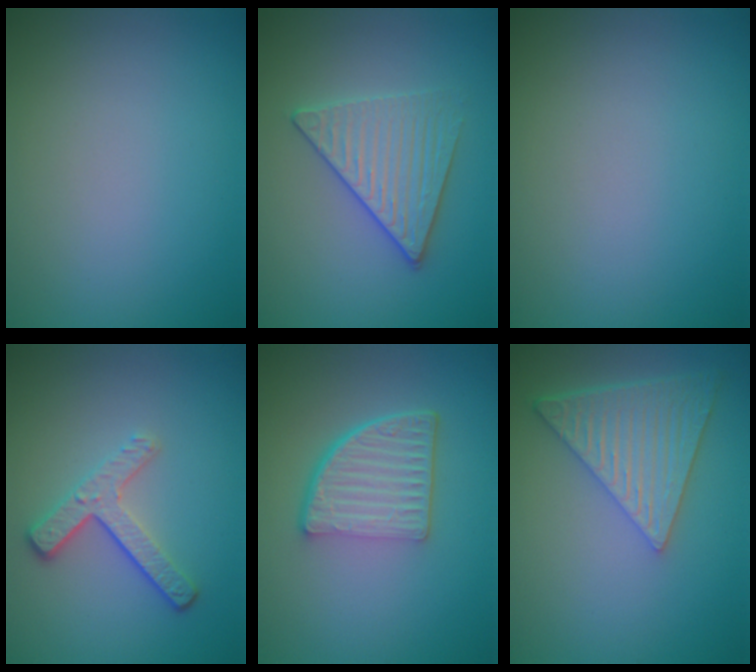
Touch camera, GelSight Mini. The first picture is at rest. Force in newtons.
{"total": 3.6, "press": 3.4, "slide": 1.3}
{"total": 0.0}
{"total": 3.4, "press": 2.5, "slide": 2.3}
{"total": 5.2, "press": 3.6, "slide": 3.7}
{"total": 6.1, "press": 4.6, "slide": 4.0}